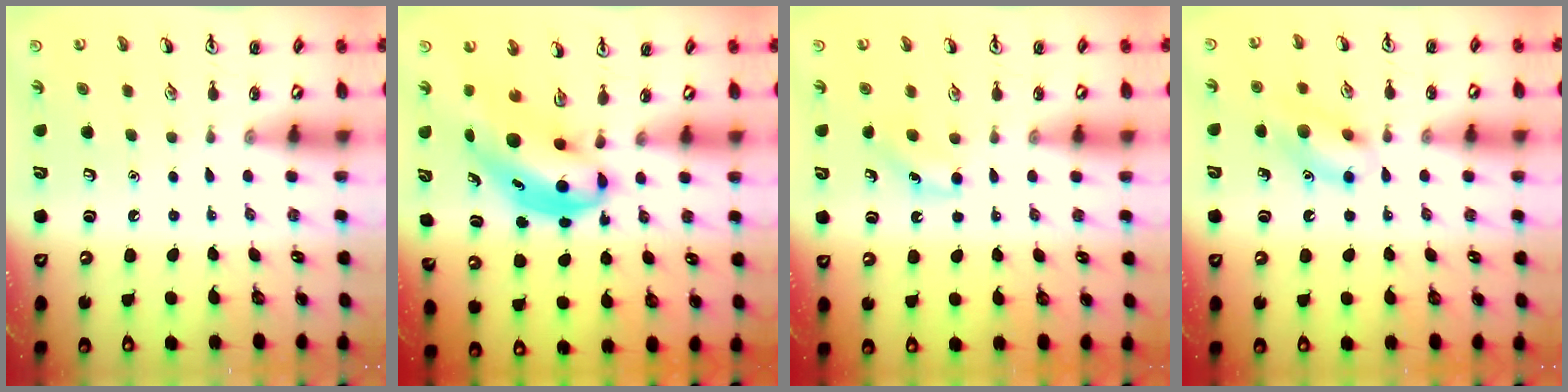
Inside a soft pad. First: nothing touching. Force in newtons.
{"total": 6.5, "press": 6.2, "slide": 1.8}
{"total": 3.8, "press": 3.6, "slide": 1.1}
{"total": 11.5, "press": 11.4, "slide": 0.7}